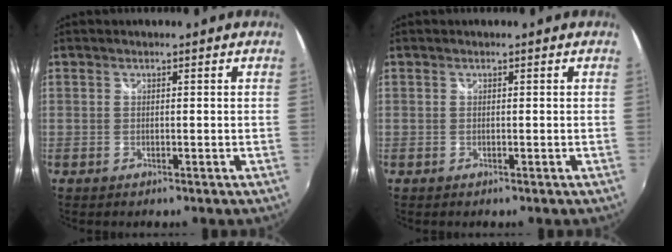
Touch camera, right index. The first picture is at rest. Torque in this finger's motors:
{"motor_torque": [0.00, 0.00, 0.00, 0.00]}